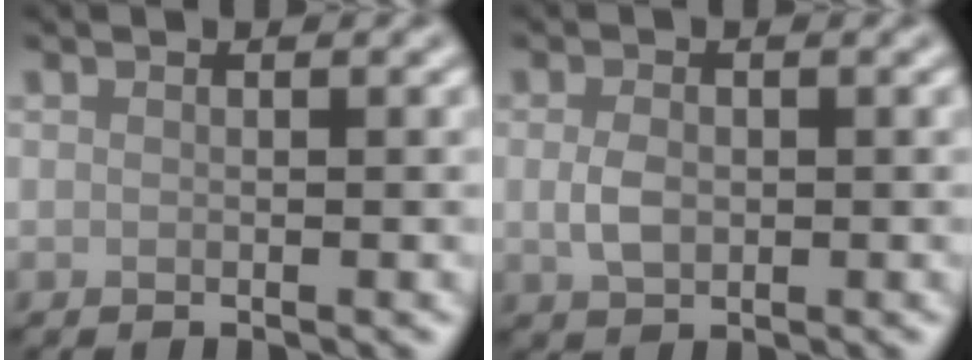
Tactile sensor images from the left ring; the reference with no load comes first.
{"total": 2.2, "force": [0.0, 1.5, 1.6], "torque": [-0.035, -0.002, 0.000]}